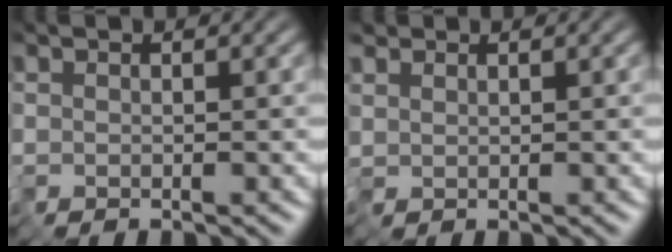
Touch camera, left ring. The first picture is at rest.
{"total": 1.2, "force": [0.9, 0.9, -0.2], "torque": [0.001, 0.006, 0.021]}